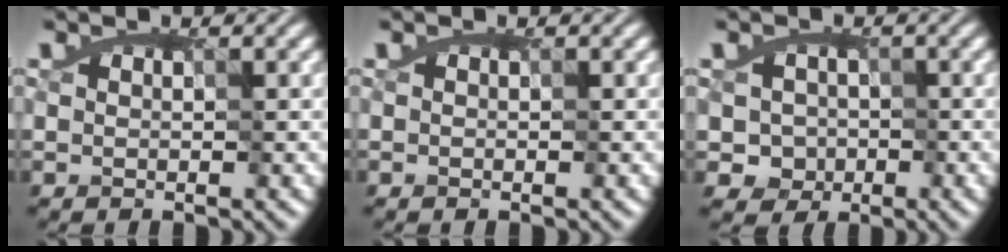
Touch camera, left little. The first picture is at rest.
{"total": 0.0}
{"total": 2.3, "force": [-0.8, 2.1, 0.1], "torque": [-0.014, -0.005, -0.004]}